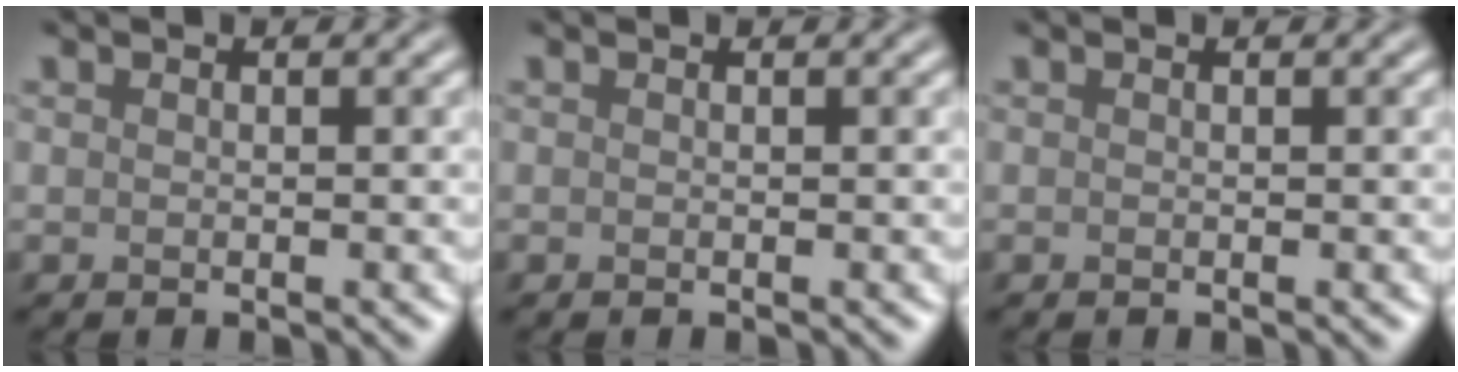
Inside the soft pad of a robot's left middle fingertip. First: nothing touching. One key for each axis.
{"total": 0.0}
{"total": 0.0}